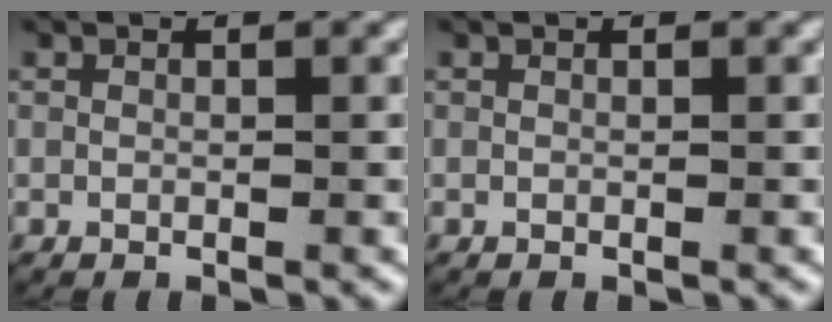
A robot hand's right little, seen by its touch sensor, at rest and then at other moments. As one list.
[{"total": 0.0}]